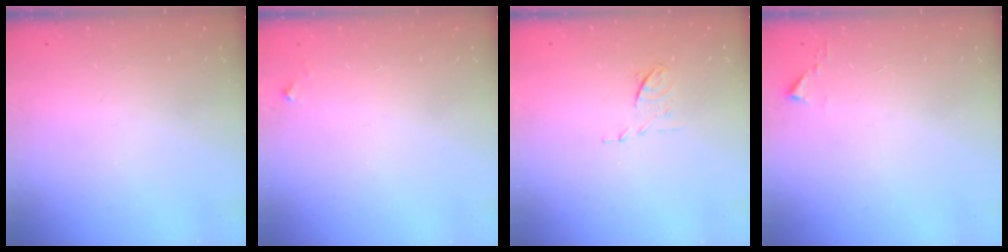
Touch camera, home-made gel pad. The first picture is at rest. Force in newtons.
{"total": 2.8, "press": 2.8, "slide": 0.2}
{"total": 4.8, "press": 4.7, "slide": 0.9}
{"total": 2.4, "press": 2.4, "slide": 0.3}